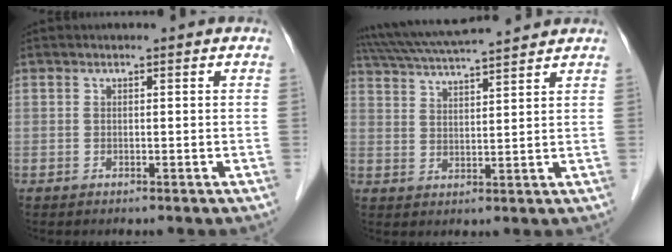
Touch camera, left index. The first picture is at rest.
{"total": 13.2, "force": [12.0, 0.2, 5.5], "torque": [-0.110, 0.033, 0.193]}